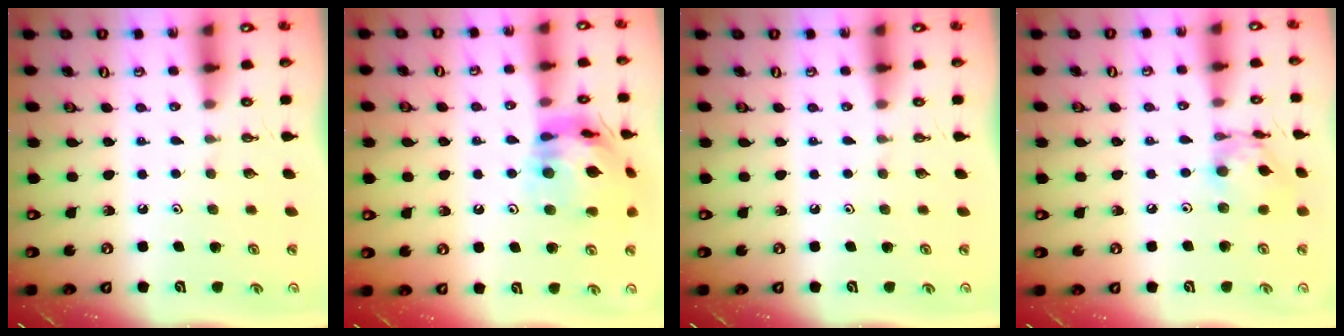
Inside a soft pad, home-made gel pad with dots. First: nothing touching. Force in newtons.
{"total": 18.3, "press": 18.2, "slide": 1.9}
{"total": 0.0}
{"total": 11.4, "press": 11.3, "slide": 0.9}